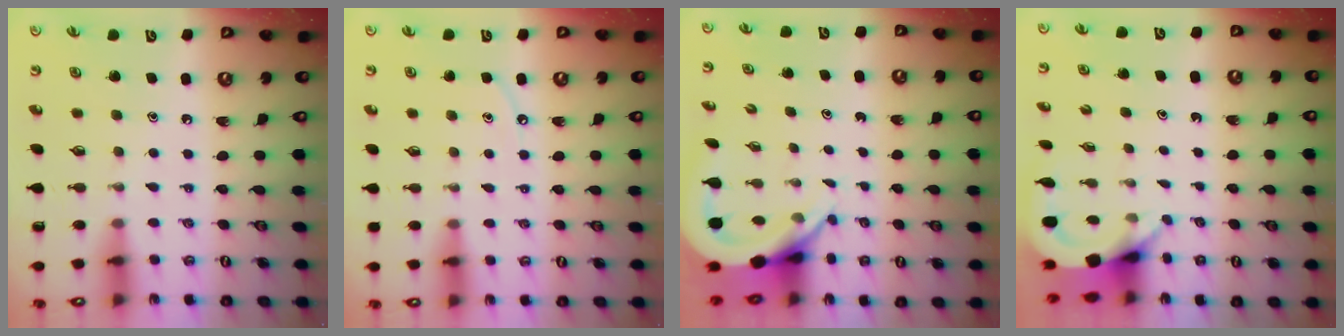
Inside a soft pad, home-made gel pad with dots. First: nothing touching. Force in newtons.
{"total": 3.9, "press": 3.9, "slide": 0.4}
{"total": 5.3, "press": 5.2, "slide": 0.5}
{"total": 3.9, "press": 3.9, "slide": 0.3}